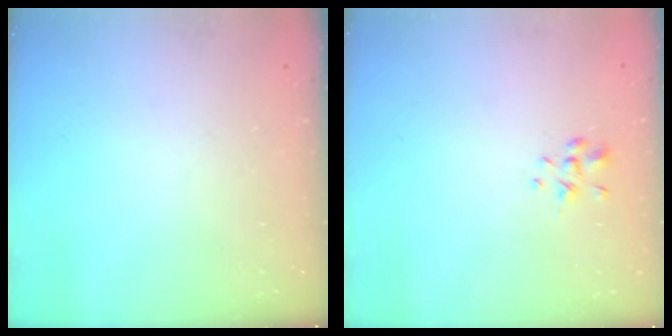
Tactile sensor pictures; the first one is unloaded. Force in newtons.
{"total": 1.3, "press": 1.1, "slide": 0.5}